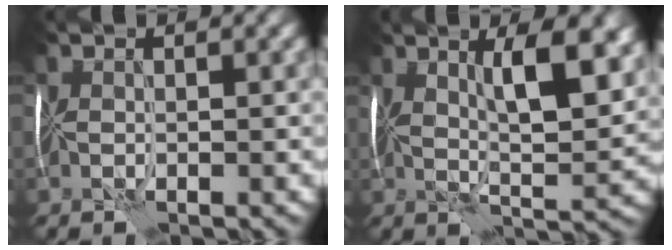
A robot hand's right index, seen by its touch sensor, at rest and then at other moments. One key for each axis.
{"total": 7.5, "fx": 2.7, "fy": 1.8, "fz": 6.7, "tx": -0.110, "ty": 0.005, "tz": 0.040}